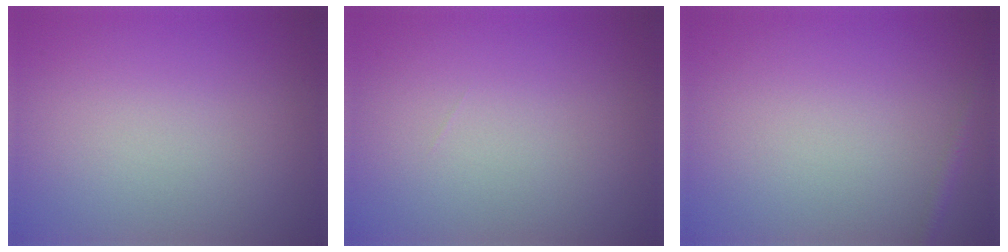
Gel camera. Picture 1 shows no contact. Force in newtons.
{"total": 0.0}
{"total": 0.8, "press": 0.8, "slide": 0.0}